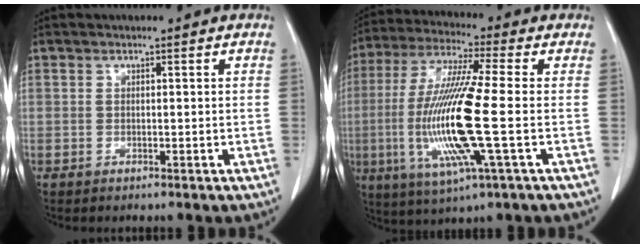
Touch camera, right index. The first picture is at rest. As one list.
[{"total": 16.2, "force": [-2.5, 0.3, 16.0], "torque": [-0.337, -0.014, -0.056]}]